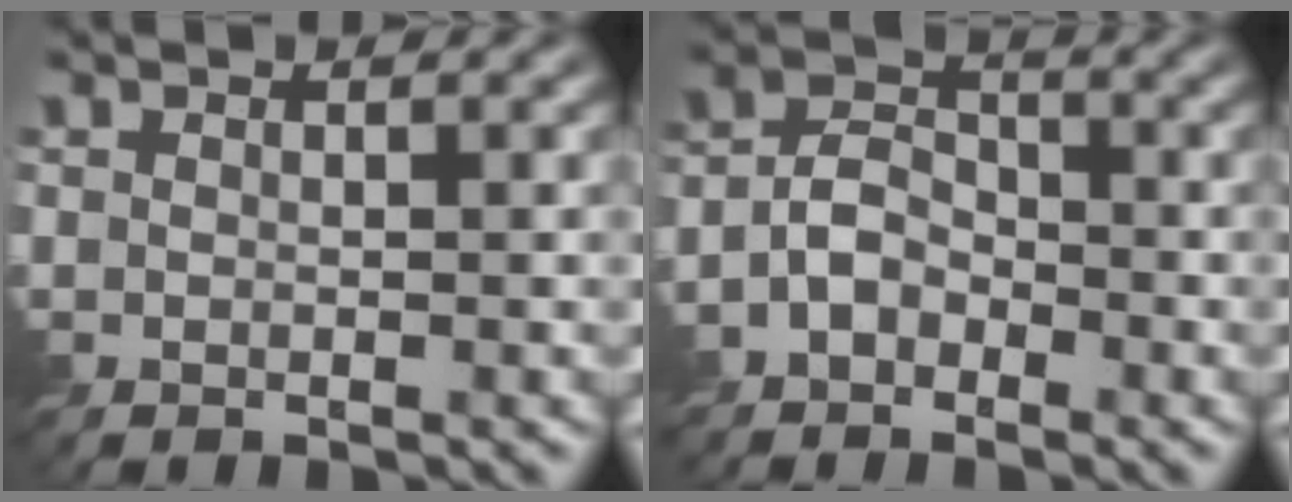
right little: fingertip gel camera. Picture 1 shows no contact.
{"total": 3.1, "force": [-1.8, 2.0, 1.5], "torque": [-0.026, 0.010, -0.043]}